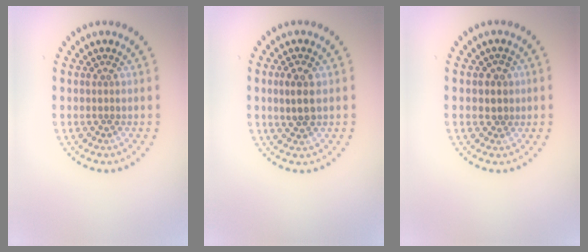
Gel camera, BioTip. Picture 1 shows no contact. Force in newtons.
{"total": 2.4, "press": 2.4, "slide": 0.3}
{"total": 1.3, "press": 1.1, "slide": 0.7}